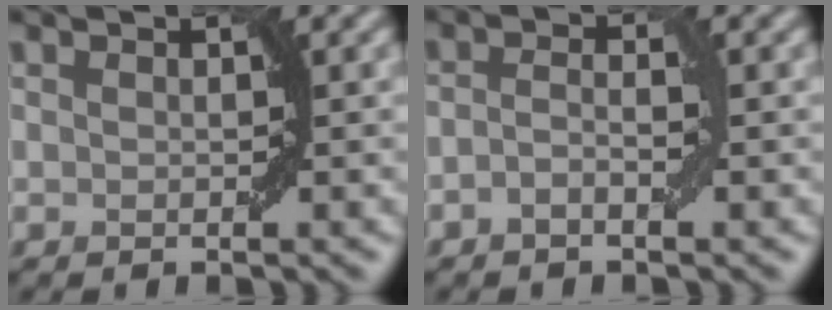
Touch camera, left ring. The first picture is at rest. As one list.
[{"total": 1.4, "force": [-0.6, 0.4, 1.1], "torque": [-0.024, 0.003, -0.015]}]